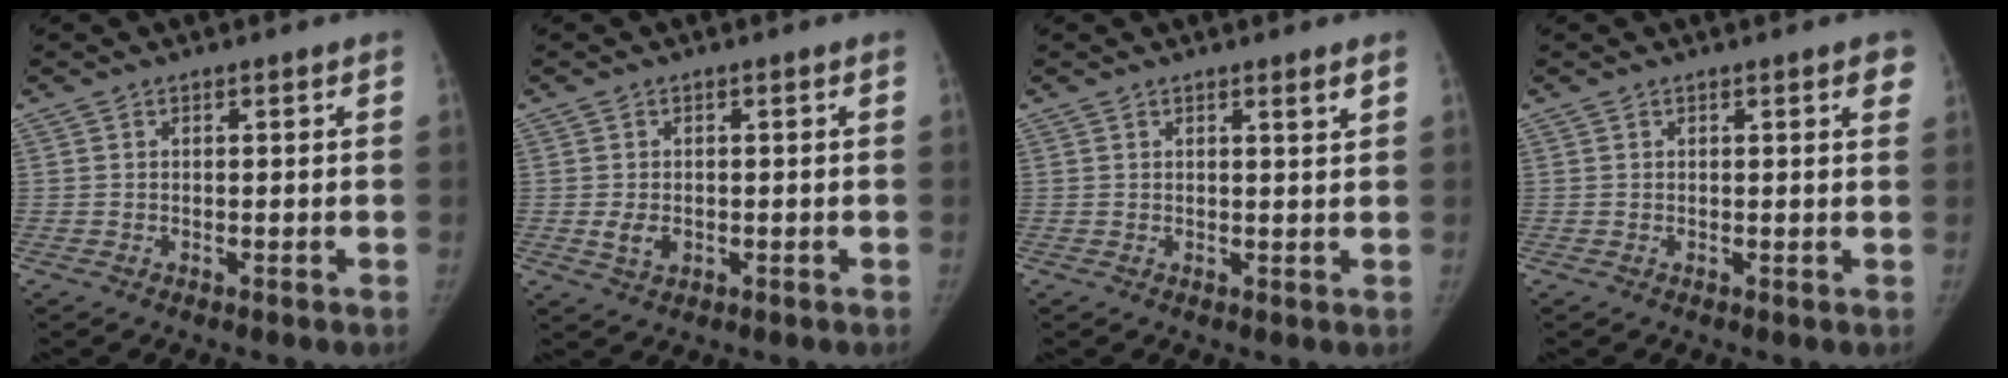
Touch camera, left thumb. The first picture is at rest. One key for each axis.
{"total": 2.8, "fx": -0.5, "fy": 2.0, "fz": 1.9, "tx": -0.029, "ty": -0.001, "tz": -0.005}
{"total": 1.6, "fx": 1.1, "fy": 0.0, "fz": 1.2, "tx": -0.017, "ty": -0.009, "tz": 0.016}
{"total": 2.1, "fx": 1.2, "fy": 0.5, "fz": 1.7, "tx": -0.012, "ty": -0.002, "tz": 0.009}